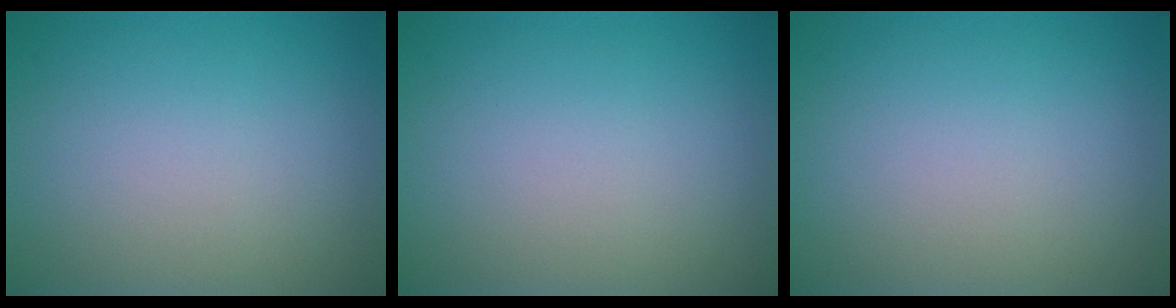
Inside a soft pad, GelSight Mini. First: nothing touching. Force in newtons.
{"total": 0.0}
{"total": 0.0}